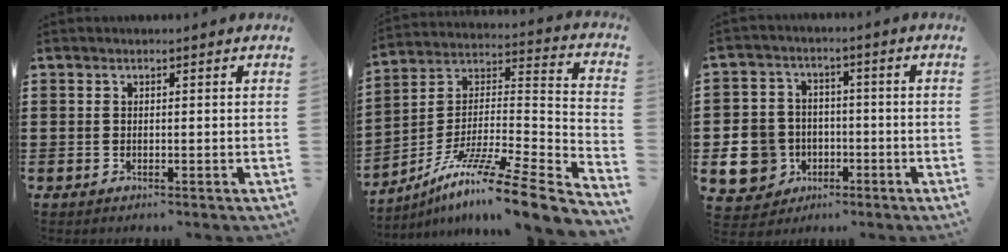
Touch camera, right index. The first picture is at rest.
{"total": 11.4, "force": [-8.8, -0.1, 7.2], "torque": [-0.119, 0.000, -0.166]}
{"total": 8.4, "force": [-2.5, 7.5, 2.8], "torque": [-0.116, 0.007, -0.048]}